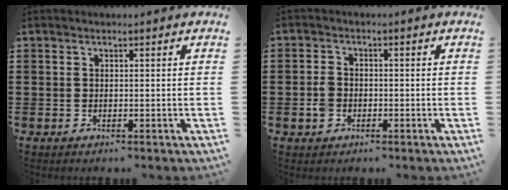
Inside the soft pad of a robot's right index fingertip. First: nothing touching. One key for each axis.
{"total": 2.6, "fx": -0.8, "fy": 2.0, "fz": 1.5, "tx": -0.045, "ty": -0.003, "tz": -0.019}